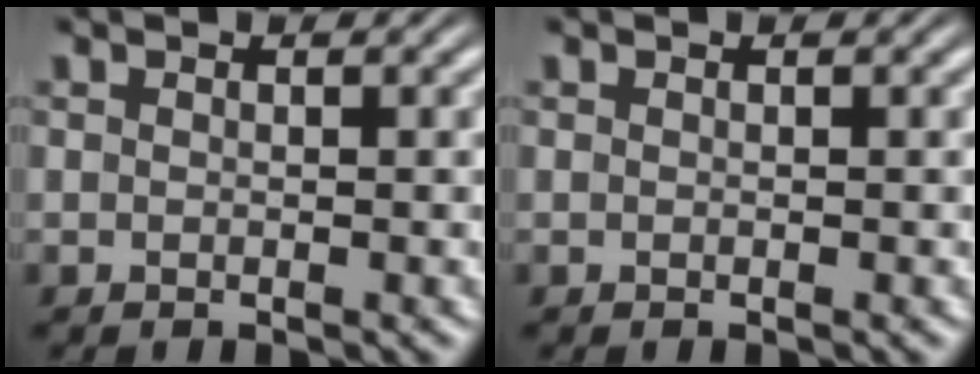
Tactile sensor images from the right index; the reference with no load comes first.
{"total": 0.0}